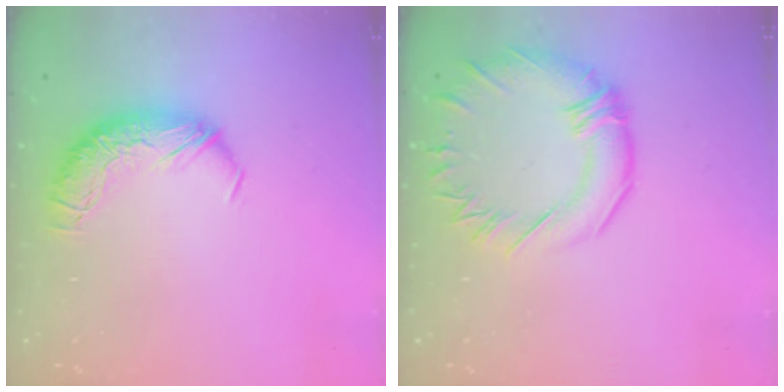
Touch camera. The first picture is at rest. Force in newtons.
{"total": 4.5, "press": 4.2, "slide": 1.6}